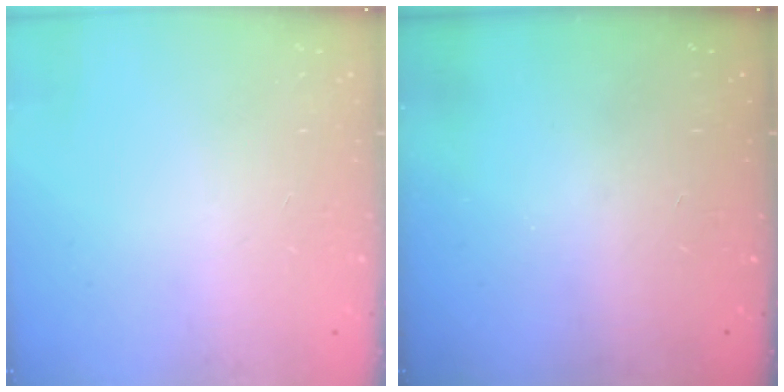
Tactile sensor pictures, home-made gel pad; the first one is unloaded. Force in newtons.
{"total": 0.0}